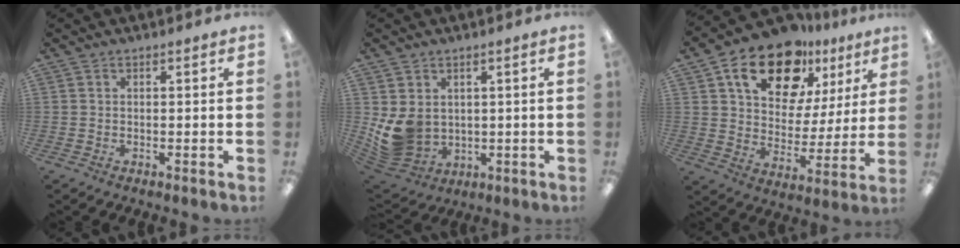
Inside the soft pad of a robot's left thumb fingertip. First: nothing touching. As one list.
[{"total": 8.8, "force": [1.7, 7.5, 4.2], "torque": [-0.104, -0.016, 0.039]}, {"total": 18.6, "force": [12.2, 10.3, 9.5], "torque": [-0.159, -0.060, 0.217]}]